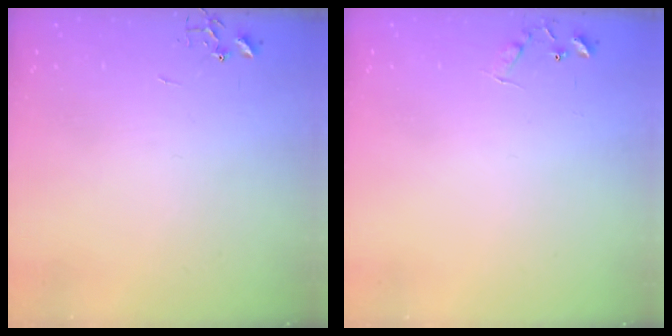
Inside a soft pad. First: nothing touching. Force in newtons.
{"total": 6.5, "press": 6.5, "slide": 0.6}